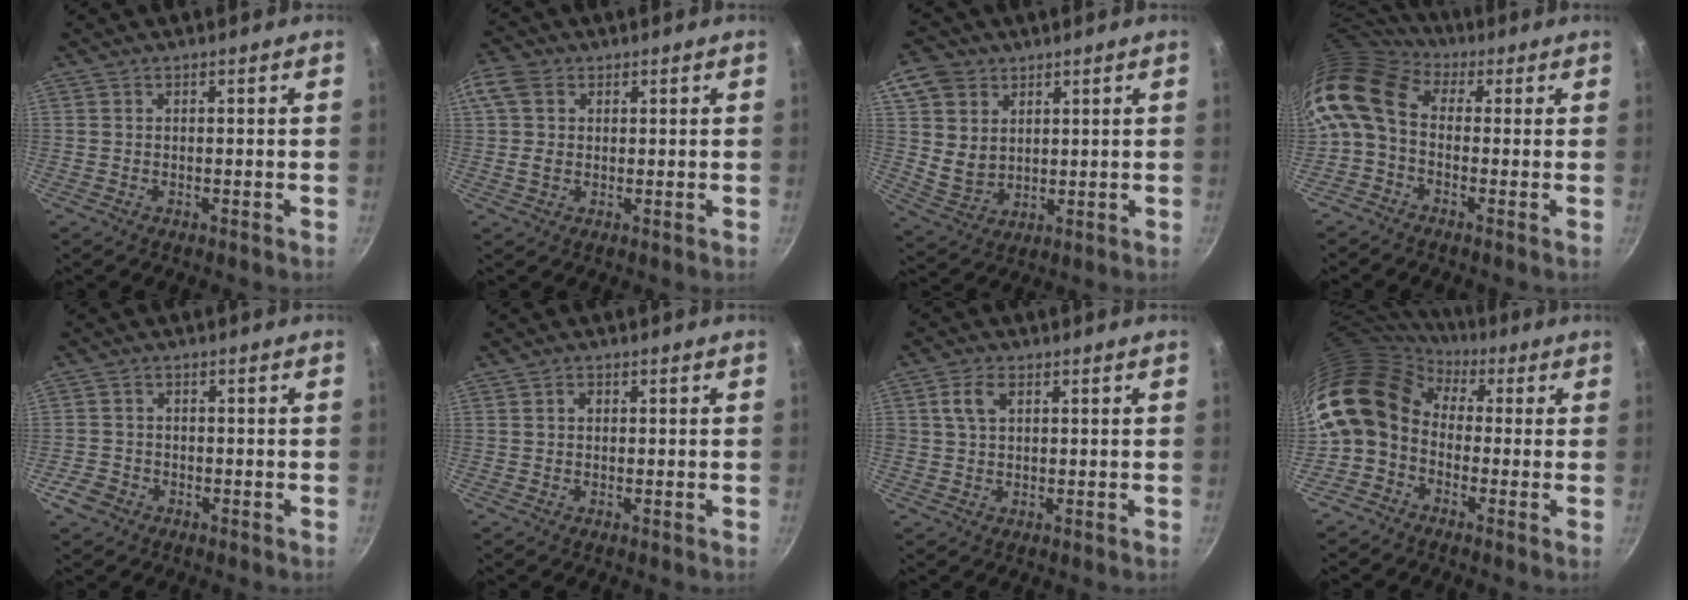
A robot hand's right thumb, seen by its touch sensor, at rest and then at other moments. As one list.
[{"total": 5.8, "force": [1.1, 4.4, 3.5], "torque": [-0.066, 0.003, 0.010]}, {"total": 9.1, "force": [3.3, 7.4, 4.0], "torque": [-0.044, -0.018, 0.070]}, {"total": 10.8, "force": [-0.1, 7.4, 7.9], "torque": [-0.153, 0.025, -0.024]}, {"total": 4.0, "force": [-2.3, 2.9, 1.4], "torque": [-0.025, 0.024, -0.040]}, {"total": 1.1, "force": [0.2, 0.9, 0.6], "torque": [-0.008, 0.004, 0.002]}, {"total": 4.2, "force": [1.3, 2.5, 3.1], "torque": [-0.052, 0.007, 0.023]}, {"total": 13.5, "force": [0.9, 10.1, 8.9], "torque": [-0.156, 0.027, -0.010]}]